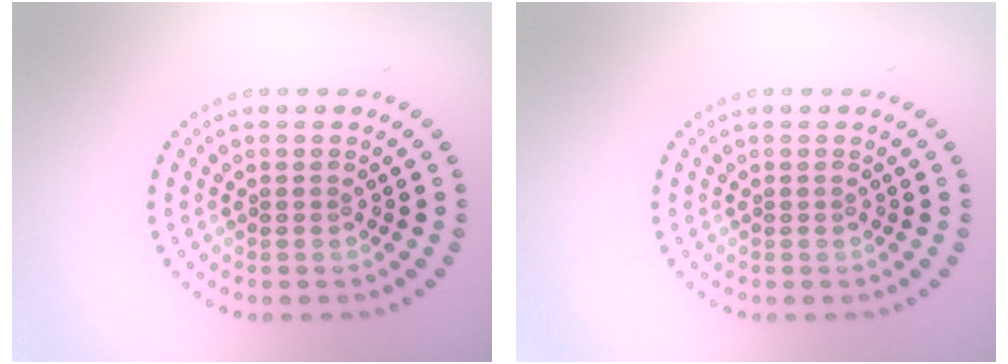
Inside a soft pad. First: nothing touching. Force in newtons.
{"total": 0.0}